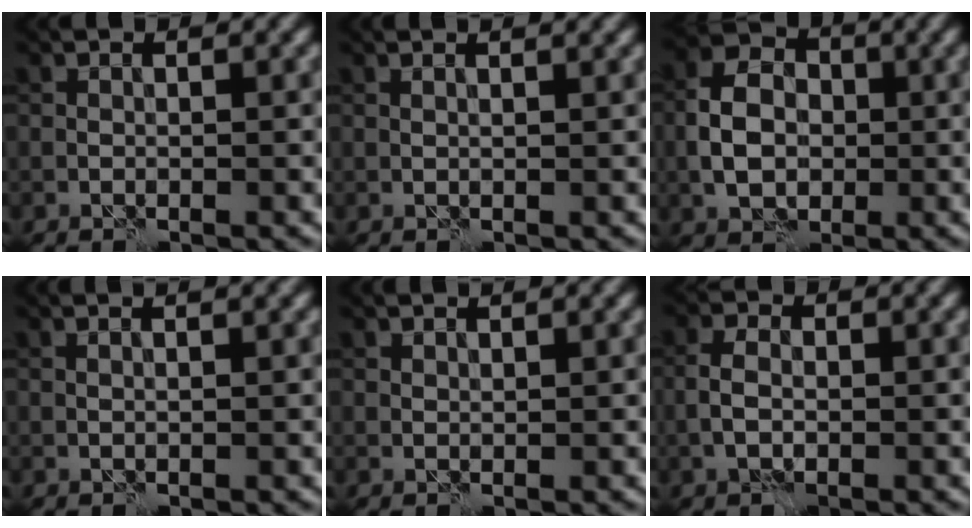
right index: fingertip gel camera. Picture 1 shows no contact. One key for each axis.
{"total": 2.5, "fx": 1.5, "fy": 1.0, "fz": 1.7, "tx": -0.006, "ty": 0.011, "tz": -0.005}
{"total": 5.4, "fx": -0.7, "fy": 4.1, "fz": 3.4, "tx": -0.065, "ty": 0.007, "tz": -0.018}
{"total": 2.9, "fx": 1.8, "fy": 1.2, "fz": 2.0, "tx": -0.008, "ty": 0.018, "tz": -0.004}
{"total": 0.9, "fx": 0.8, "fy": 0.1, "fz": 0.3, "tx": -0.008, "ty": -0.001, "tz": 0.013}
{"total": 2.6, "fx": -0.6, "fy": 1.6, "fz": 2.0, "tx": -0.042, "ty": 0.004, "tz": -0.014}